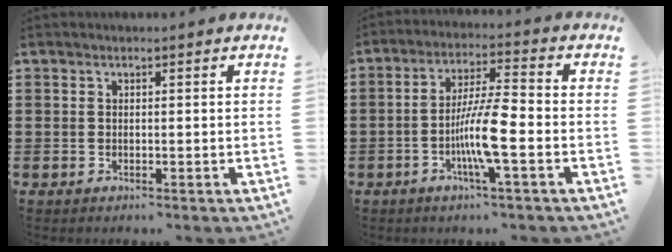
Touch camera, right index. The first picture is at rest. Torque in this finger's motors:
{"motor_torque": [2.14, 0.00, 0.57, 0.18]}